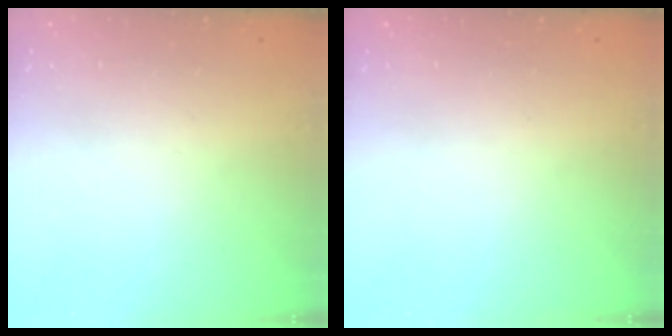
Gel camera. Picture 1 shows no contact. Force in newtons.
{"total": 0.0}